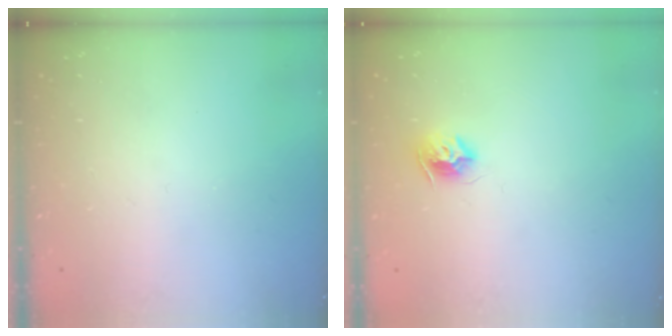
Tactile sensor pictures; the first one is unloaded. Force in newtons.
{"total": 8.1, "press": 8.1, "slide": 0.2}